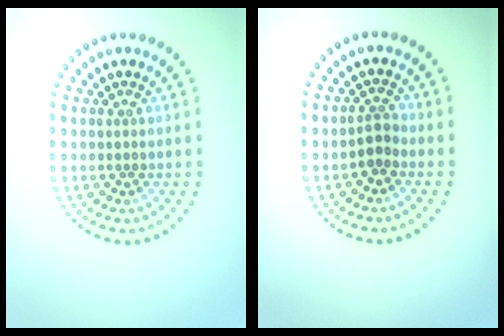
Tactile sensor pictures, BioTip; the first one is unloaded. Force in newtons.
{"total": 1.5, "press": 1.2, "slide": 0.9}